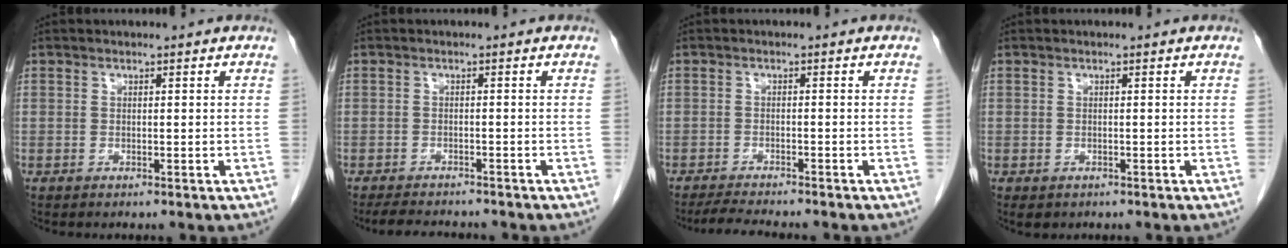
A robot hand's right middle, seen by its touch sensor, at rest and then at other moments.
{"total": 5.6, "force": [-5.2, 1.0, 1.7], "torque": [-0.027, -0.013, -0.079]}
{"total": 5.3, "force": [-4.8, 0.1, 2.1], "torque": [-0.037, -0.018, -0.078]}
{"total": 1.3, "force": [-0.7, 0.9, 0.5], "torque": [-0.010, 0.001, -0.002]}